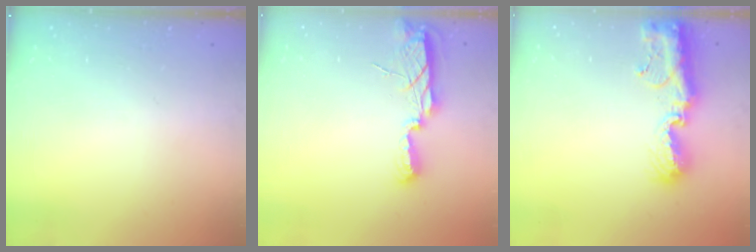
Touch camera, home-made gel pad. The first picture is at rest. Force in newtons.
{"total": 7.5, "press": 7.5, "slide": 0.8}
{"total": 9.7, "press": 9.6, "slide": 0.9}